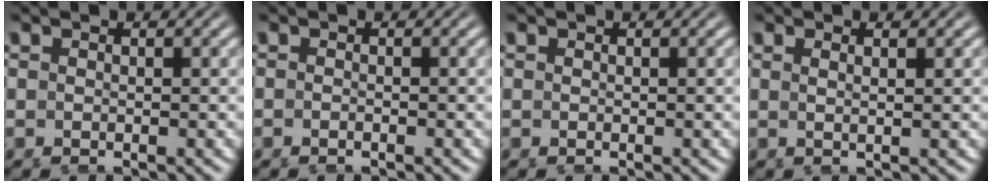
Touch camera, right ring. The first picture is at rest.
{"total": 0.6, "force": [-0.6, 0.2, 0.0], "torque": [-0.005, -0.003, -0.014]}
{"total": 0.0}
{"total": 1.1, "force": [0.3, -0.5, 0.9], "torque": [-0.016, -0.004, 0.008]}